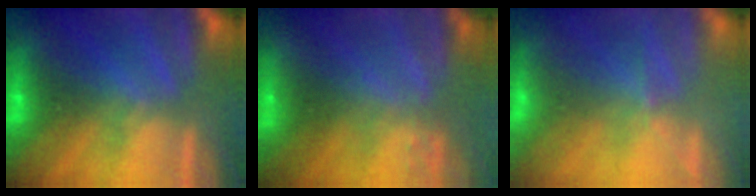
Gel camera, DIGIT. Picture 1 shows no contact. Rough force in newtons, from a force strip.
{"total": 2.2}
{"total": 7.3}